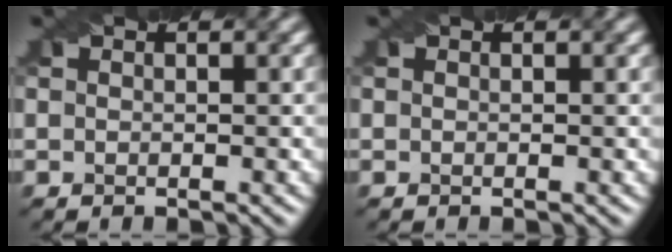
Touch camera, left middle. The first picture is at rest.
{"total": 0.0}